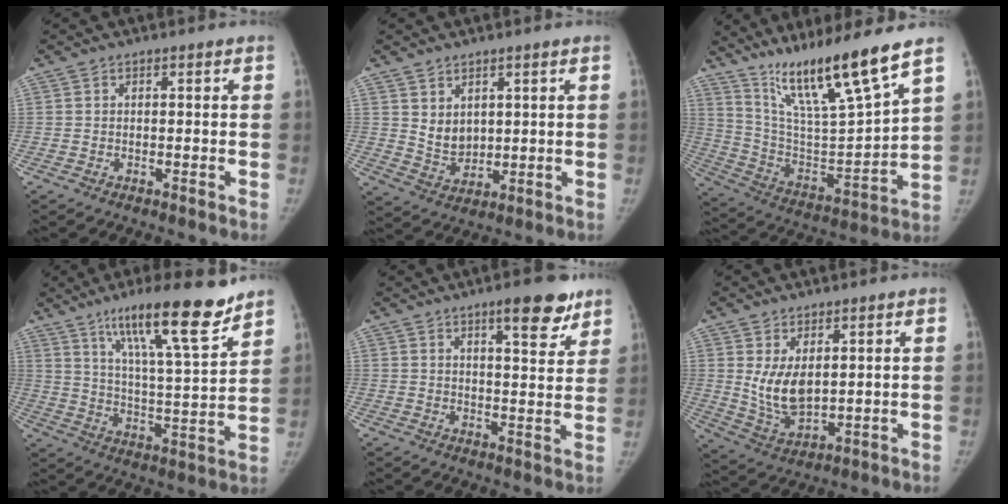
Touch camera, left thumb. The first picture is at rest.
{"total": 5.4, "force": [2.6, 3.8, 2.9], "torque": [-0.032, -0.027, 0.062]}
{"total": 20.3, "force": [14.7, 1.1, 14.0], "torque": [-0.216, -0.074, 0.272]}
{"total": 18.8, "force": [12.9, 2.8, 13.3], "torque": [-0.191, -0.071, 0.213]}
{"total": 9.5, "force": [6.3, 2.8, 6.5], "torque": [-0.063, -0.035, 0.086]}
{"total": 8.3, "force": [2.2, 4.7, 6.5], "torque": [-0.112, -0.025, 0.061]}